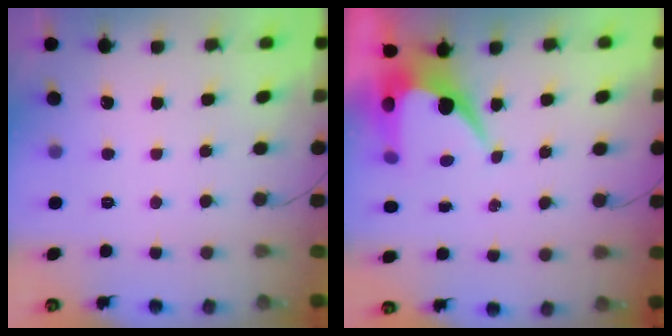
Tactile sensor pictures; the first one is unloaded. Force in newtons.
{"total": 7.4, "press": 7.4, "slide": 0.2}